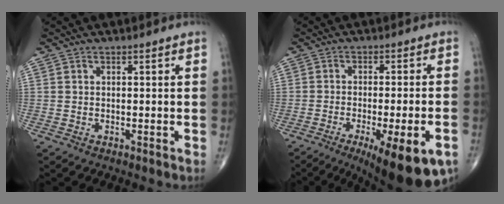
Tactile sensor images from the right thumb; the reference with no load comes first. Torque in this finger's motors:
{"motor_torque": [0.62, 1.08, 0.26, -0.29, 0.08]}